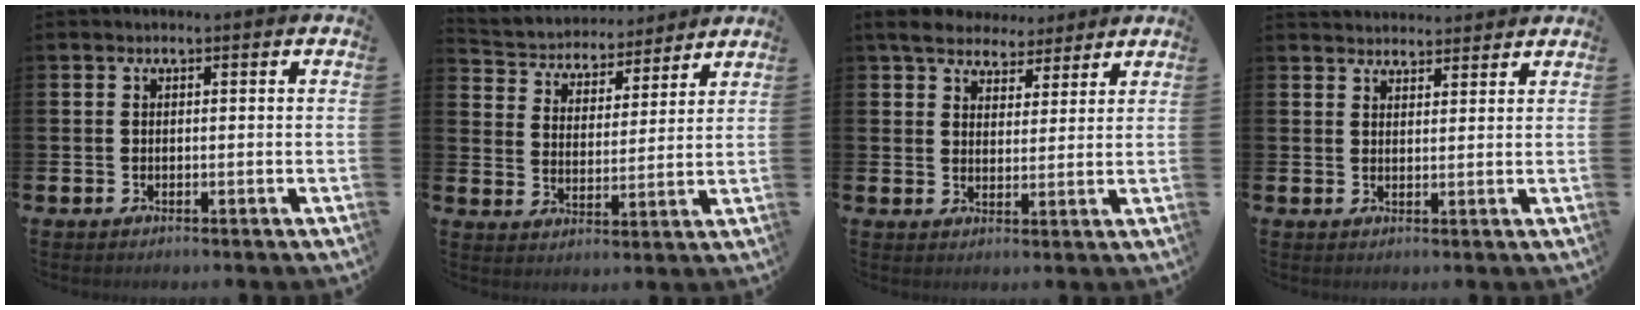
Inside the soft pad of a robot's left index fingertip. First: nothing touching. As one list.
[{"total": 4.7, "force": [4.3, 1.8, -0.3], "torque": [-0.025, -0.040, 0.071]}, {"total": 5.1, "force": [4.5, 2.2, 0.9], "torque": [-0.030, -0.018, 0.080]}, {"total": 3.0, "force": [2.9, 0.6, -0.2], "torque": [0.002, -0.013, 0.053]}]